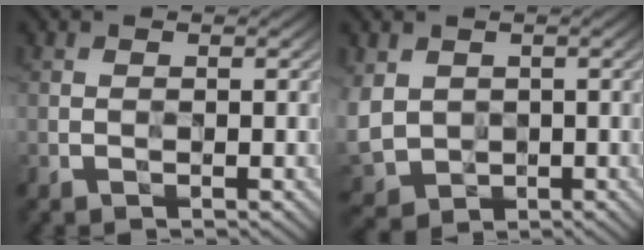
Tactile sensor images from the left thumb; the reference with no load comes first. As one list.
[{"total": 6.1, "force": [0.8, 5.0, 3.3], "torque": [-0.123, -0.017, 0.016]}]